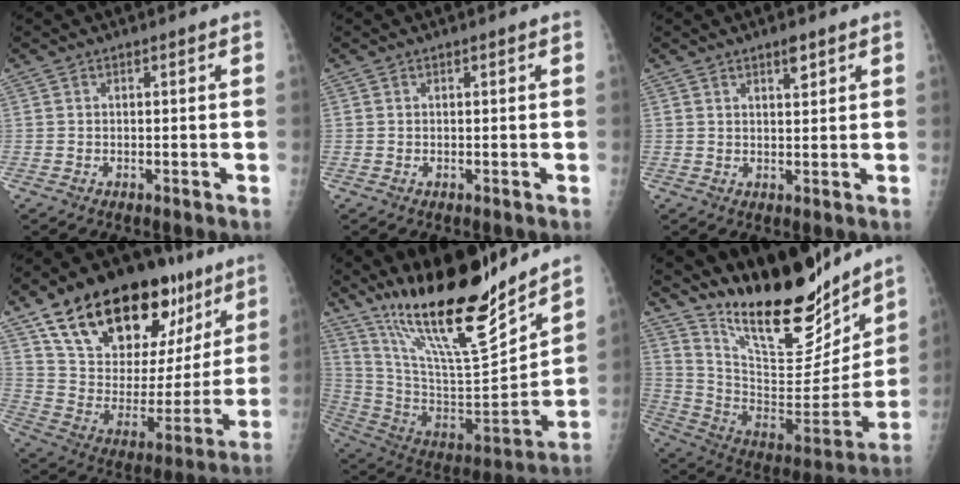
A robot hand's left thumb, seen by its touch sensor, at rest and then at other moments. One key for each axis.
{"total": 0.0}
{"total": 2.6, "fx": 1.8, "fy": 0.8, "fz": 1.8, "tx": -0.021, "ty": -0.012, "tz": 0.029}
{"total": 30.0, "fx": 17.4, "fy": 15.0, "fz": 19.2, "tx": -0.266, "ty": -0.024, "tz": 0.283}
{"total": 24.5, "fx": 19.5, "fy": 4.3, "fz": 14.3, "tx": -0.211, "ty": -0.111, "tz": 0.342}
{"total": 25.9, "fx": 20.2, "fy": 8.2, "fz": 14.0, "tx": -0.181, "ty": -0.108, "tz": 0.334}